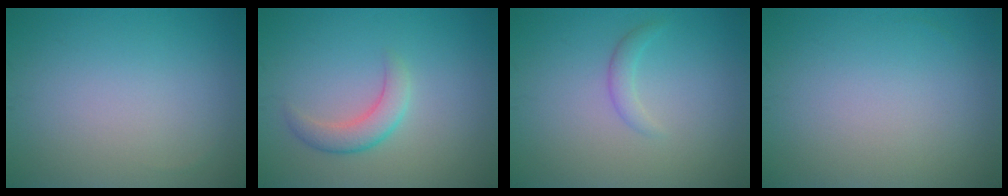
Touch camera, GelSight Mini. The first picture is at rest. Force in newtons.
{"total": 2.7, "press": 2.7, "slide": 0.1}
{"total": 1.3, "press": 1.3, "slide": 0.0}
{"total": 0.0}